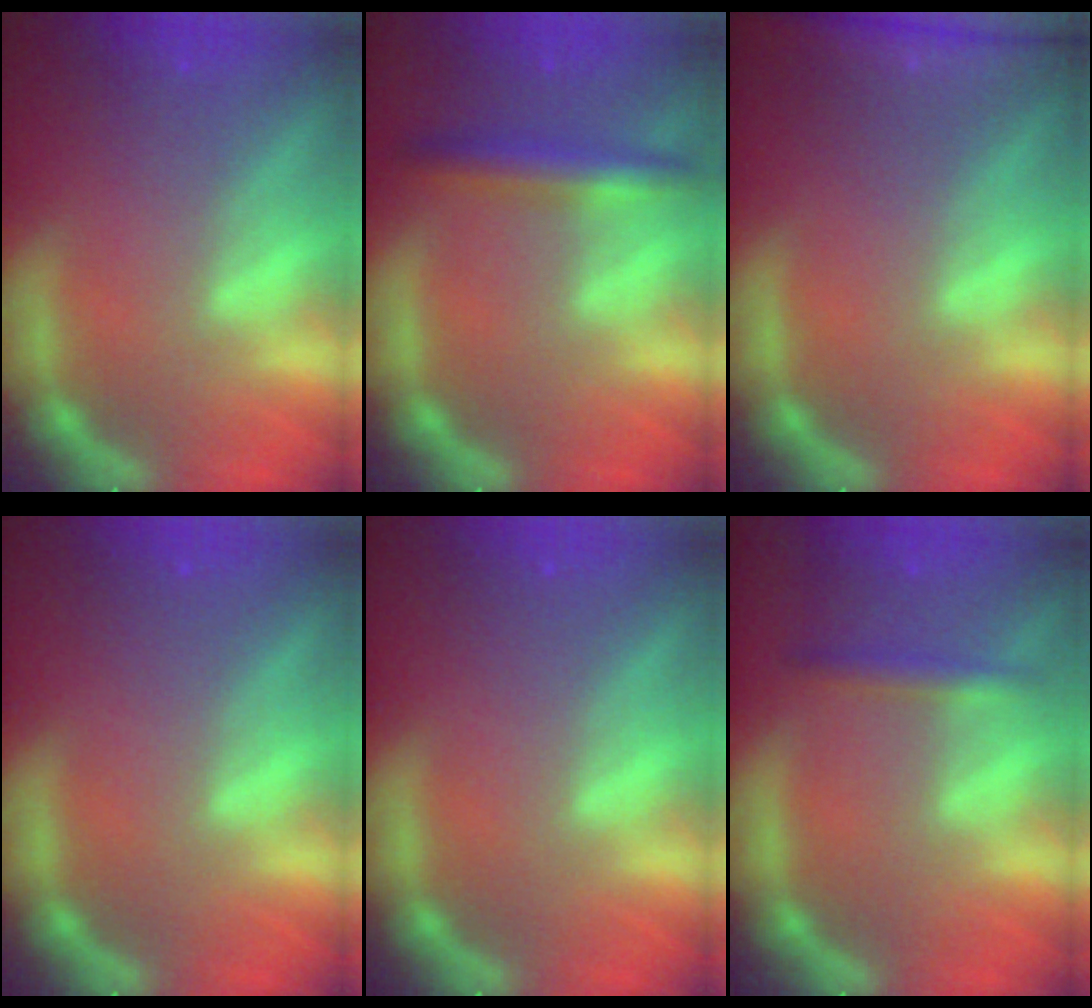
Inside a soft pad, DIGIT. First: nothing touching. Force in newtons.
{"total": 3.5}
{"total": 7.4}
{"total": 0.0}
{"total": 0.0}
{"total": 1.9}